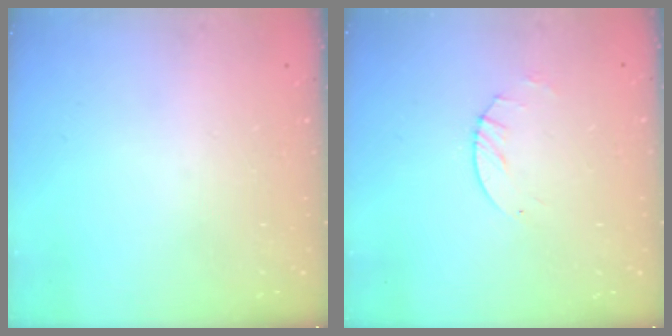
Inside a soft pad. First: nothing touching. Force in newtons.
{"total": 2.6, "press": 2.5, "slide": 0.4}